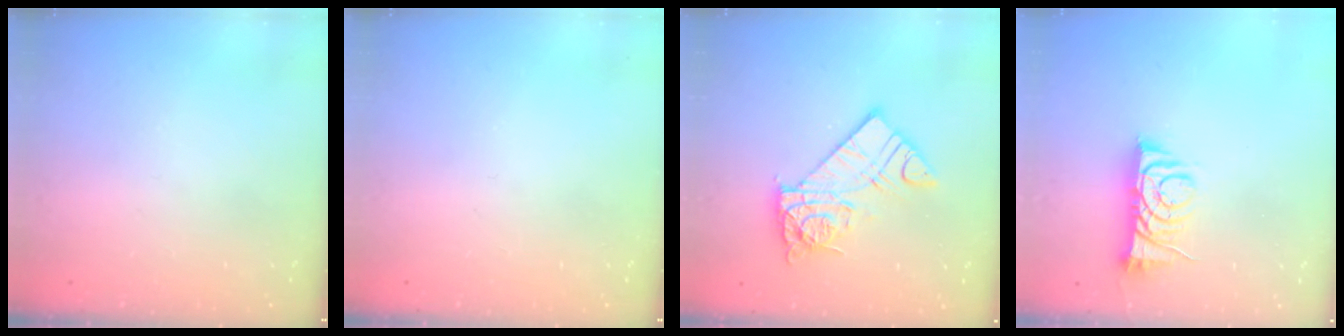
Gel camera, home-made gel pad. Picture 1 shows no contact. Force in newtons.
{"total": 0.0}
{"total": 11.5, "press": 11.4, "slide": 1.0}
{"total": 8.2, "press": 8.2, "slide": 0.2}